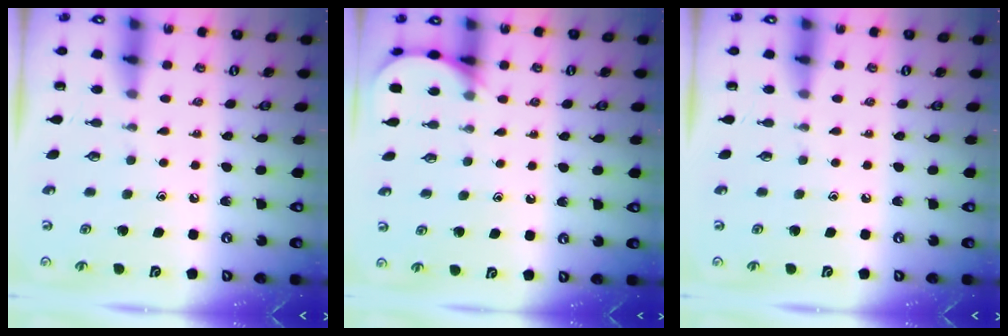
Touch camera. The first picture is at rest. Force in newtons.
{"total": 4.8, "press": 4.7, "slide": 0.6}
{"total": 0.0}